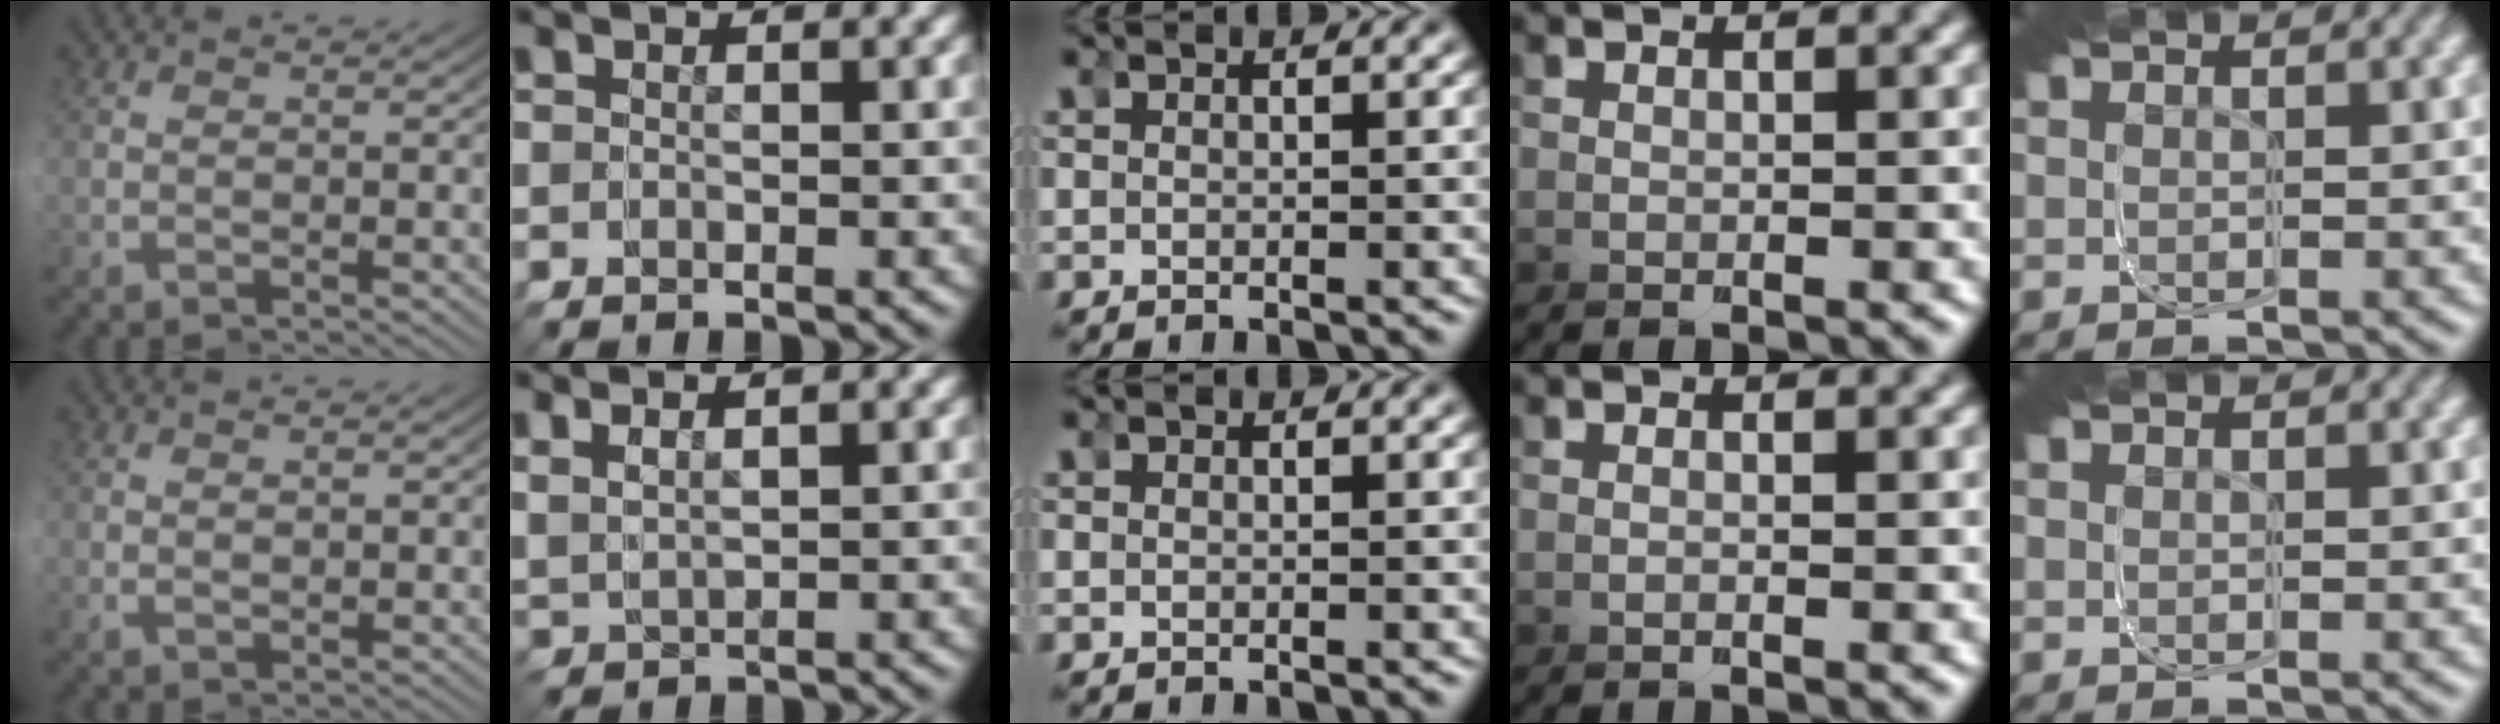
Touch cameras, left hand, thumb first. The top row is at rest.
{"thumb": {"total": 1.1, "force": [0.5, -0.6, 0.7], "torque": [-0.004, 0.011, 0.005]}, "index": {"total": 1.4, "force": [1.2, -0.2, 0.7], "torque": [-0.011, 0.013, 0.023]}, "ring": {"total": 1.4, "force": [-0.1, -1.4, 0.2], "torque": [-0.008, 0.002, -0.004]}}